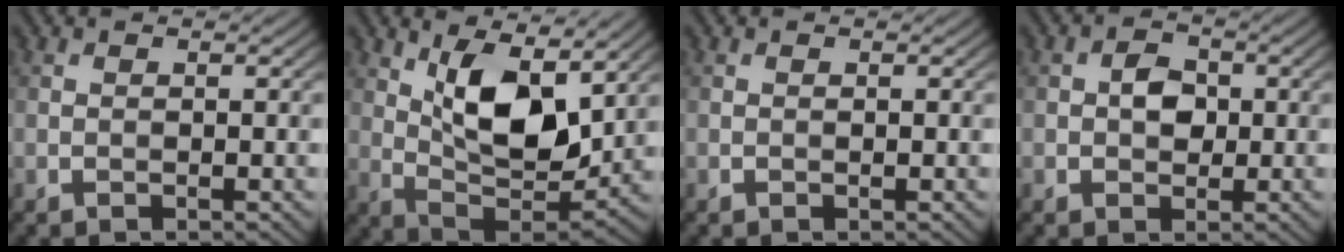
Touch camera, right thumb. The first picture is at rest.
{"total": 11.3, "force": [4.5, 5.3, 8.8], "torque": [-0.163, -0.011, 0.085]}
{"total": 0.0}
{"total": 3.0, "force": [0.0, 2.3, 1.9], "torque": [-0.035, 0.002, -0.005]}